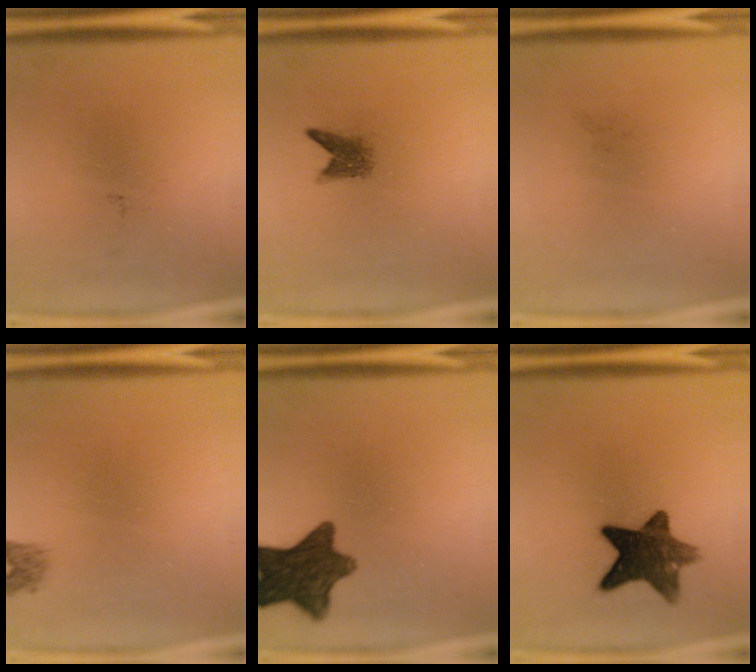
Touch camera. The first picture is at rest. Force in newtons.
{"total": 2.3}
{"total": 0.0}
{"total": 1.4}
{"total": 11.4}
{"total": 11.3}